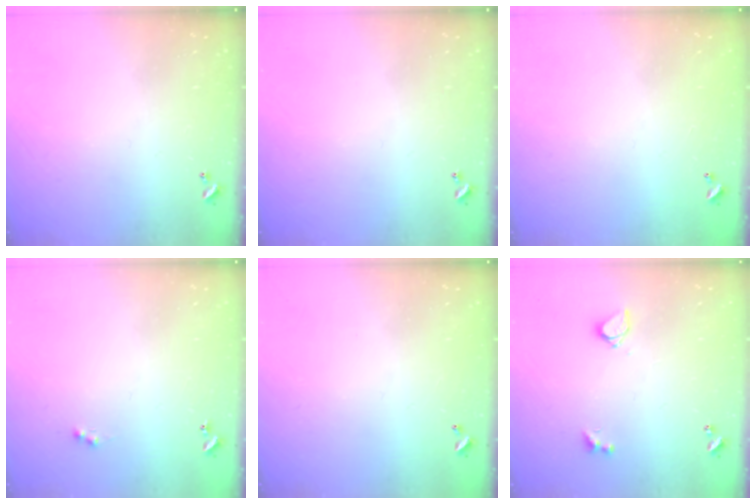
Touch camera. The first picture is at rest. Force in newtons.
{"total": 0.0}
{"total": 3.0, "press": 3.0, "slide": 0.1}
{"total": 1.0, "press": 0.9, "slide": 0.4}
{"total": 2.7, "press": 2.7, "slide": 0.1}
{"total": 4.3, "press": 4.2, "slide": 0.8}